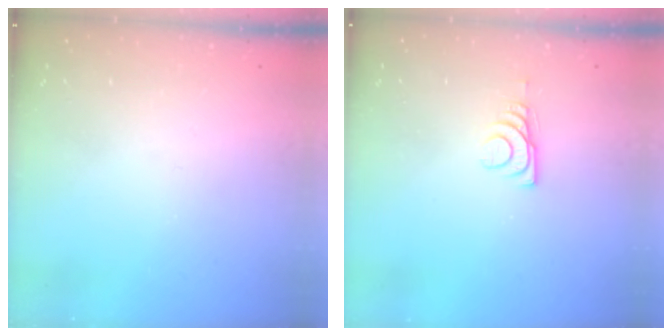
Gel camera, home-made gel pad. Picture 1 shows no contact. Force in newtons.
{"total": 6.6, "press": 6.6, "slide": 0.9}